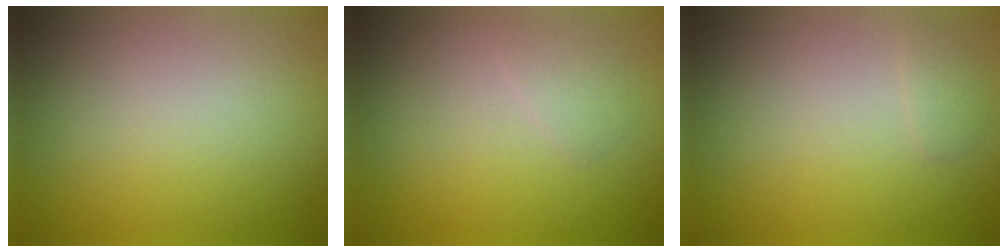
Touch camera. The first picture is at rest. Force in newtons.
{"total": 1.0, "press": 1.0, "slide": 0.0}
{"total": 0.8, "press": 0.8, "slide": 0.1}